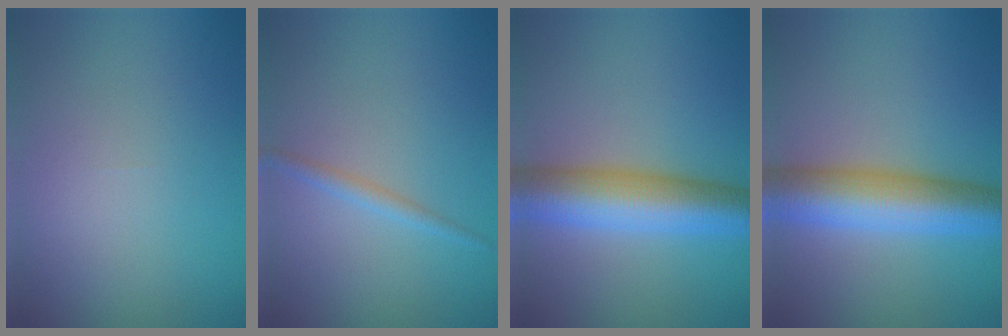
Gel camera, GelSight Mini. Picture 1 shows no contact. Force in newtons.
{"total": 1.3, "press": 1.3, "slide": 0.0}
{"total": 7.8, "press": 7.8, "slide": 0.1}
{"total": 7.8, "press": 7.8, "slide": 0.1}